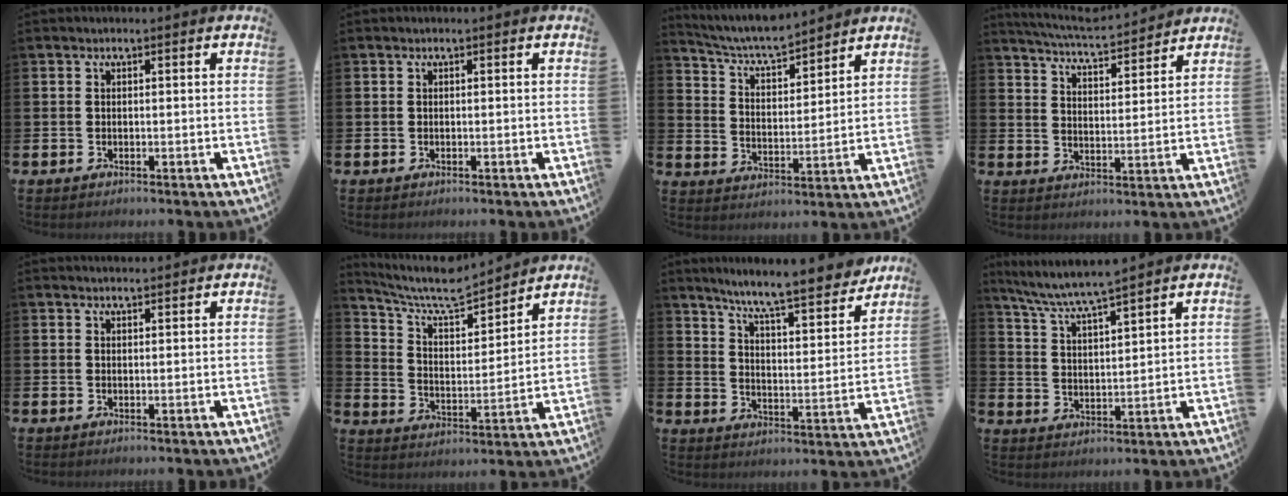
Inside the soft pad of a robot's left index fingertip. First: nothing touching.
{"total": 0.0}
{"total": 6.4, "force": [6.1, 0.9, 1.9], "torque": [-0.066, -0.037, 0.105]}
{"total": 5.7, "force": [5.6, 0.2, 1.0], "torque": [-0.047, -0.039, 0.097]}
{"total": 1.4, "force": [1.4, 0.1, 0.0], "torque": [0.007, -0.006, 0.024]}
{"total": 8.4, "force": [7.7, 1.7, 2.9], "torque": [-0.088, -0.053, 0.133]}
{"total": 8.6, "force": [7.9, 0.3, 3.4], "torque": [-0.085, -0.063, 0.131]}
{"total": 6.3, "force": [6.0, -0.2, 1.7], "torque": [-0.061, -0.034, 0.105]}